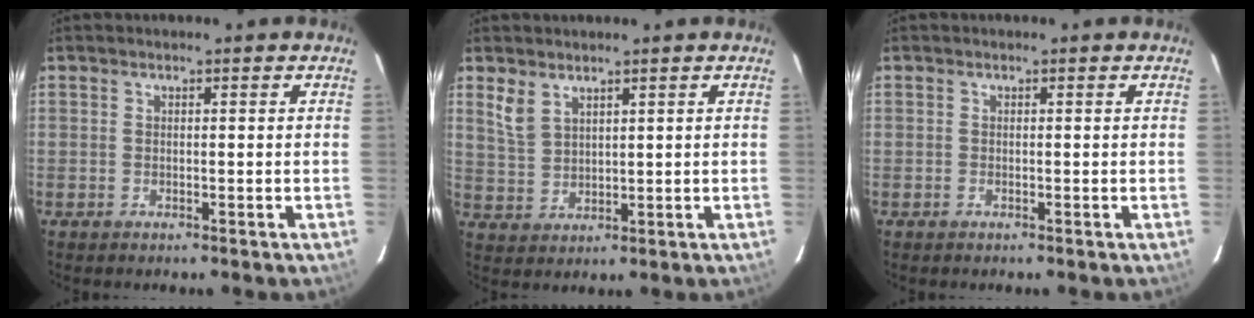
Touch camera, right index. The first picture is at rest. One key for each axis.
{"total": 4.3, "fx": 3.0, "fy": 2.2, "fz": 2.2, "tx": -0.048, "ty": 0.002, "tz": 0.067}
{"total": 0.0}